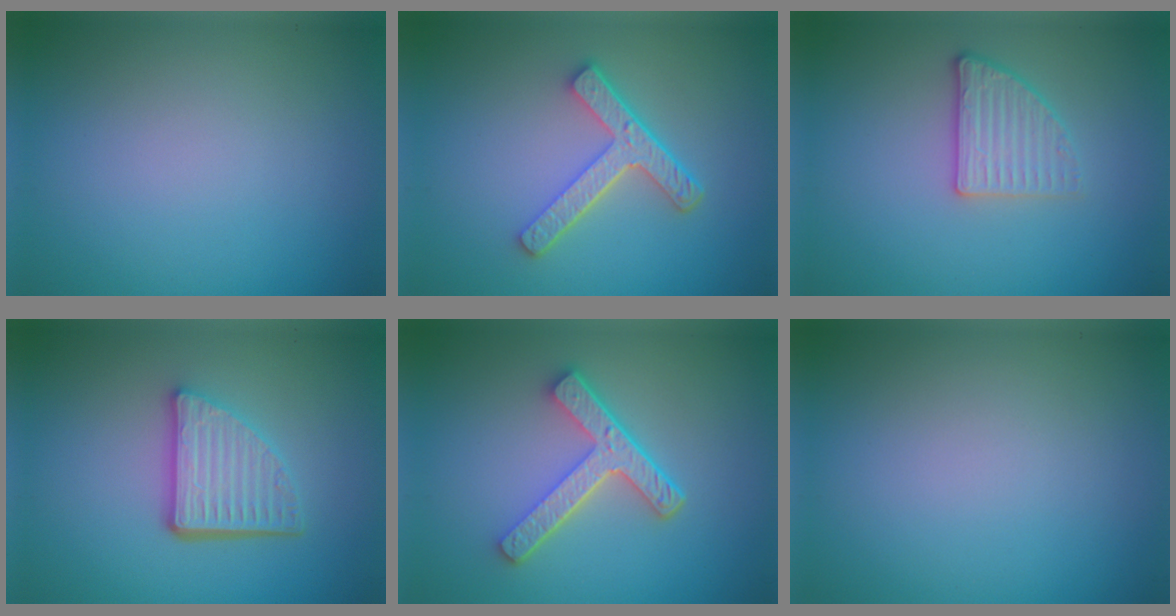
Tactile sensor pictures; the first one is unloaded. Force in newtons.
{"total": 4.4, "press": 3.3, "slide": 3.0}
{"total": 2.6, "press": 2.3, "slide": 1.2}
{"total": 4.7, "press": 3.5, "slide": 3.3}
{"total": 4.7, "press": 3.6, "slide": 3.0}
{"total": 0.0}